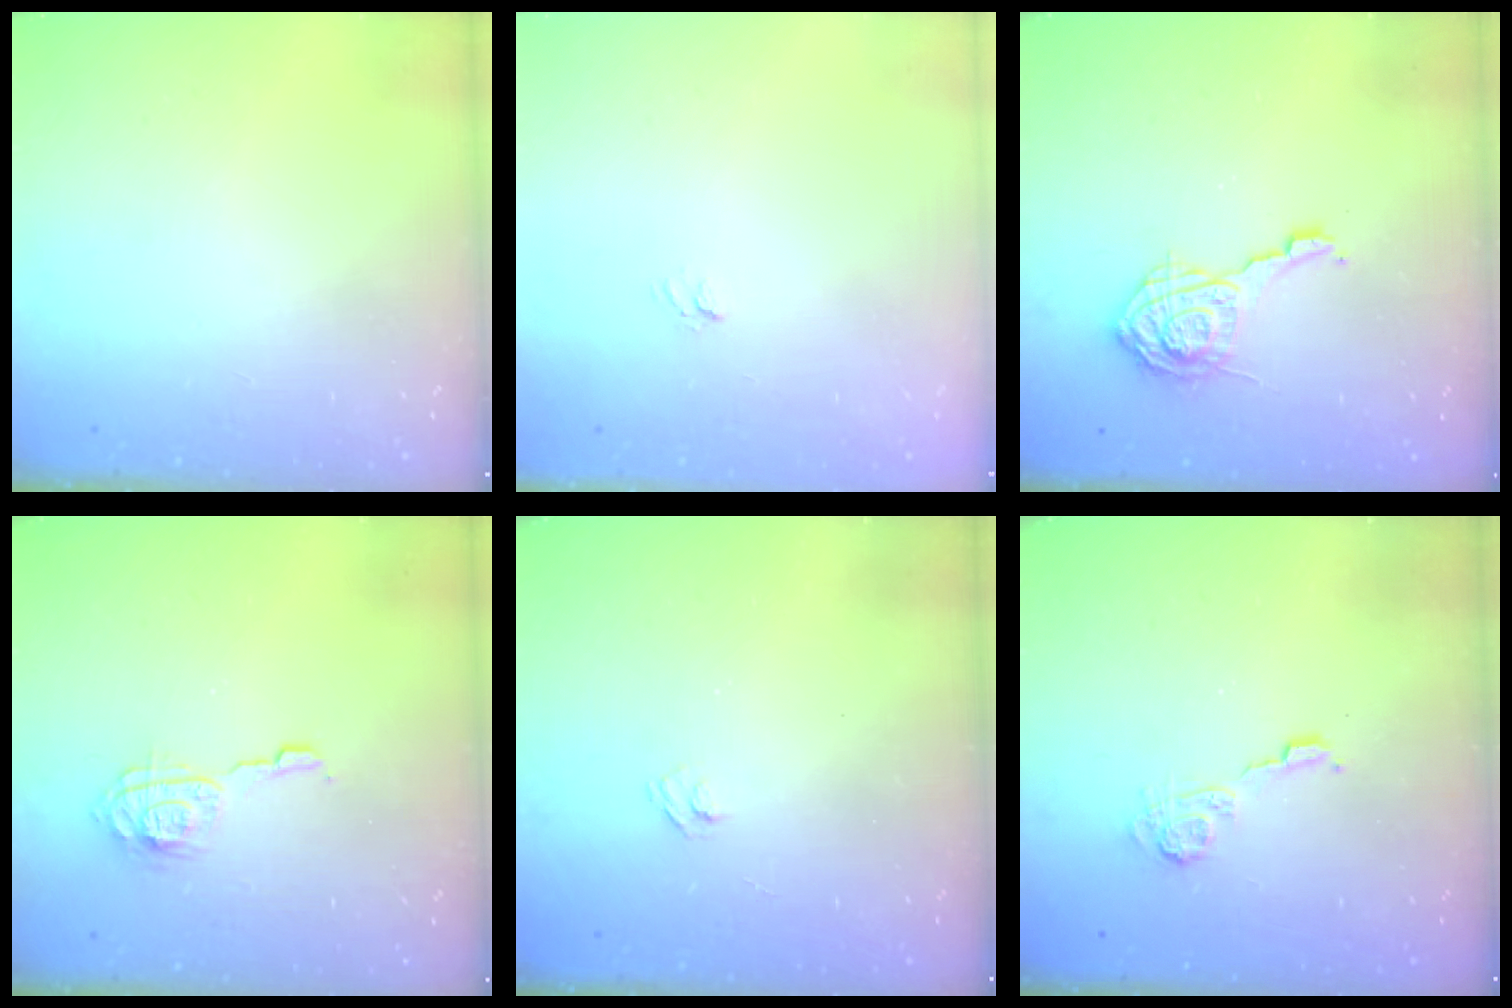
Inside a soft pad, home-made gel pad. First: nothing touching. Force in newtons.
{"total": 3.6, "press": 3.4, "slide": 1.1}
{"total": 11.2, "press": 11.2, "slide": 1.3}
{"total": 9.5, "press": 9.4, "slide": 0.6}
{"total": 2.7, "press": 2.5, "slide": 0.9}
{"total": 4.9, "press": 4.9, "slide": 0.3}